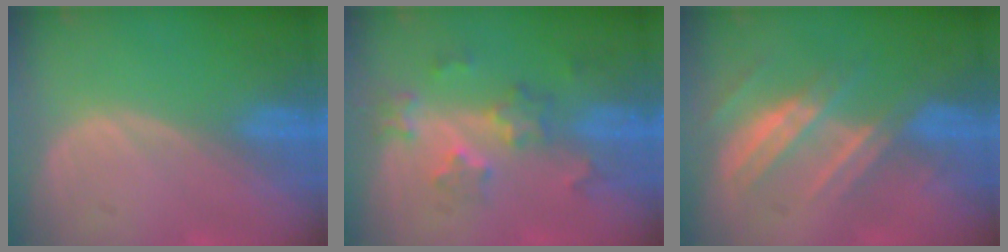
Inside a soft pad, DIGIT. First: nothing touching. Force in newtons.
{"total": 6.5, "press": 5.8, "slide": 2.9}
{"total": 7.4, "press": 6.8, "slide": 2.8}